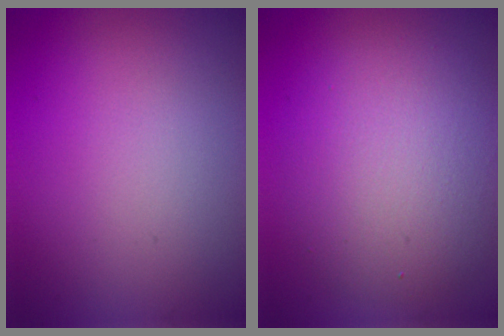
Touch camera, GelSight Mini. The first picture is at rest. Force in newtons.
{"total": 6.1, "press": 6.1, "slide": 0.3}